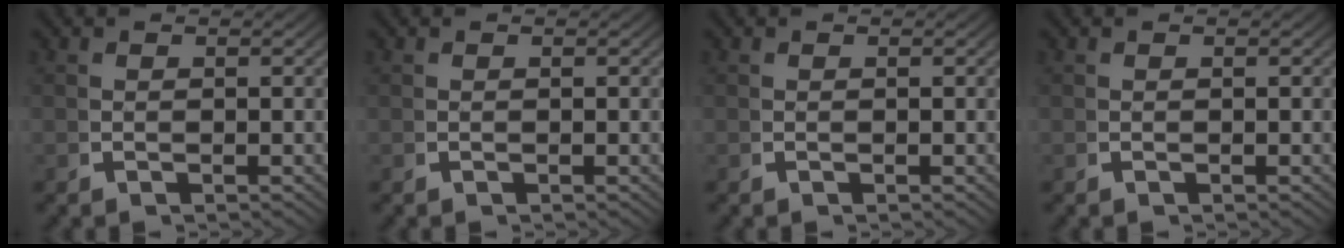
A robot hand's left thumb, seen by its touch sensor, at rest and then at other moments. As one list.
[{"total": 0.0}, {"total": 0.0}, {"total": 0.0}]